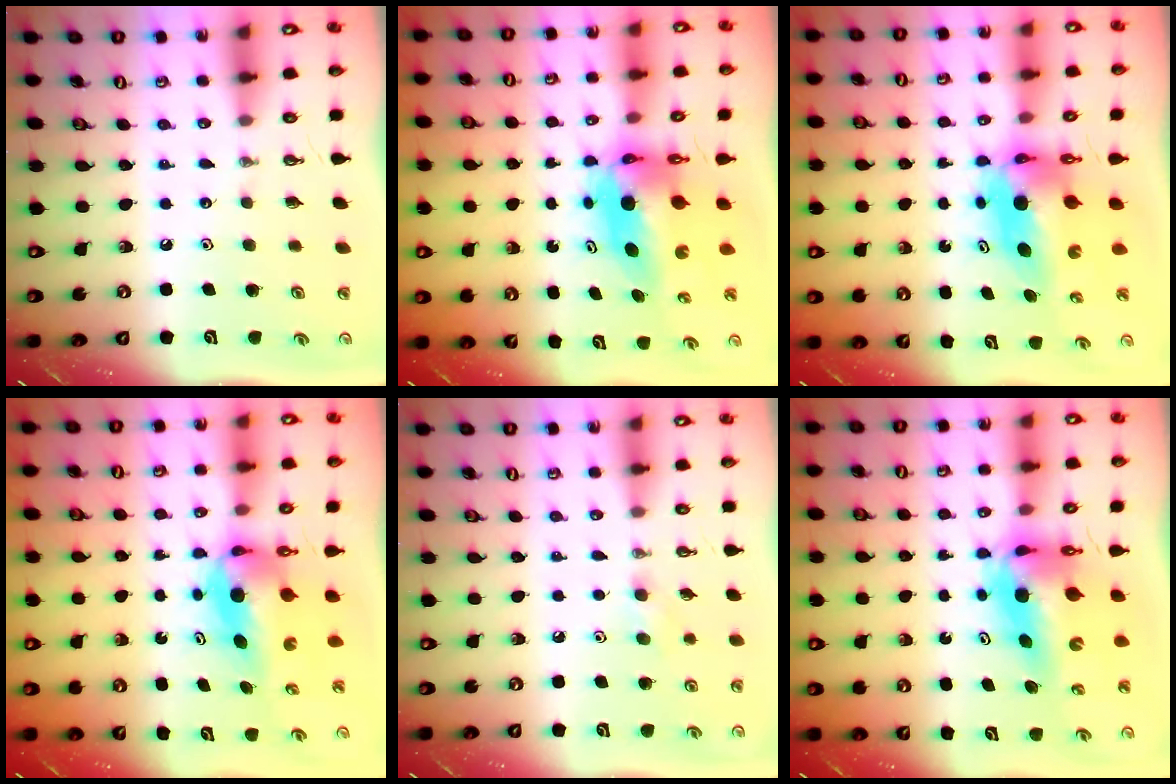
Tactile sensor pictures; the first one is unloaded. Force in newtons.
{"total": 7.5, "press": 7.5, "slide": 0.6}
{"total": 7.2, "press": 7.2, "slide": 0.4}
{"total": 6.6, "press": 6.2, "slide": 2.3}
{"total": 5.8, "press": 5.3, "slide": 2.4}
{"total": 9.4, "press": 9.4, "slide": 0.9}